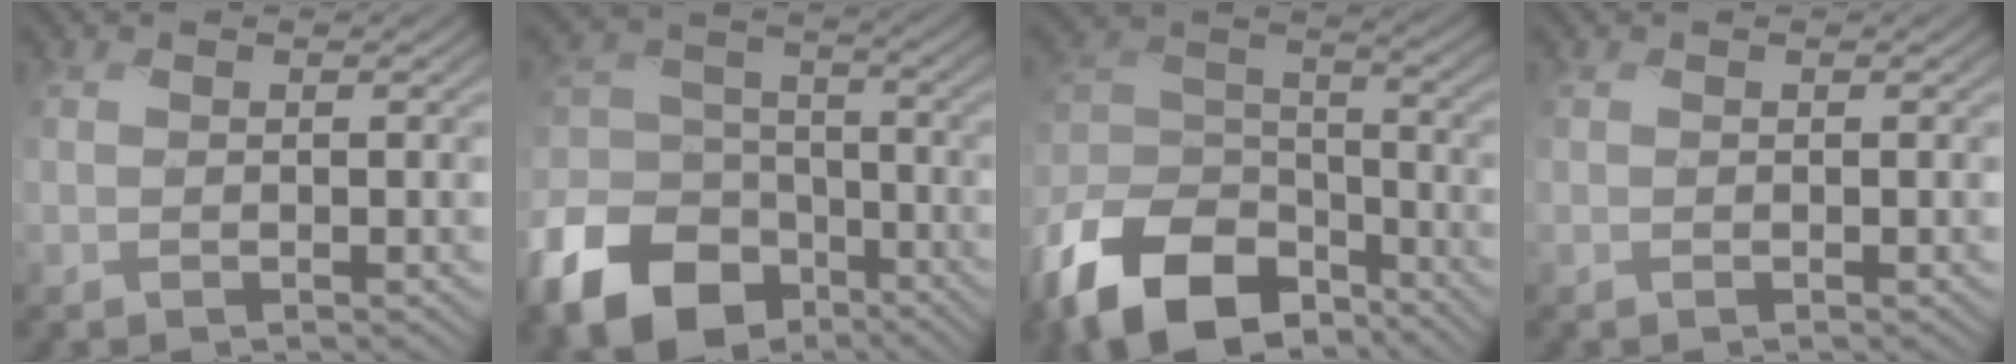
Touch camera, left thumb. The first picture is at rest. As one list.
[{"total": 14.6, "force": [-8.4, 9.9, 6.7], "torque": [-0.204, -0.034, -0.147]}, {"total": 15.7, "force": [-10.5, 8.5, 8.0], "torque": [-0.209, -0.022, -0.200]}, {"total": 0.0}]